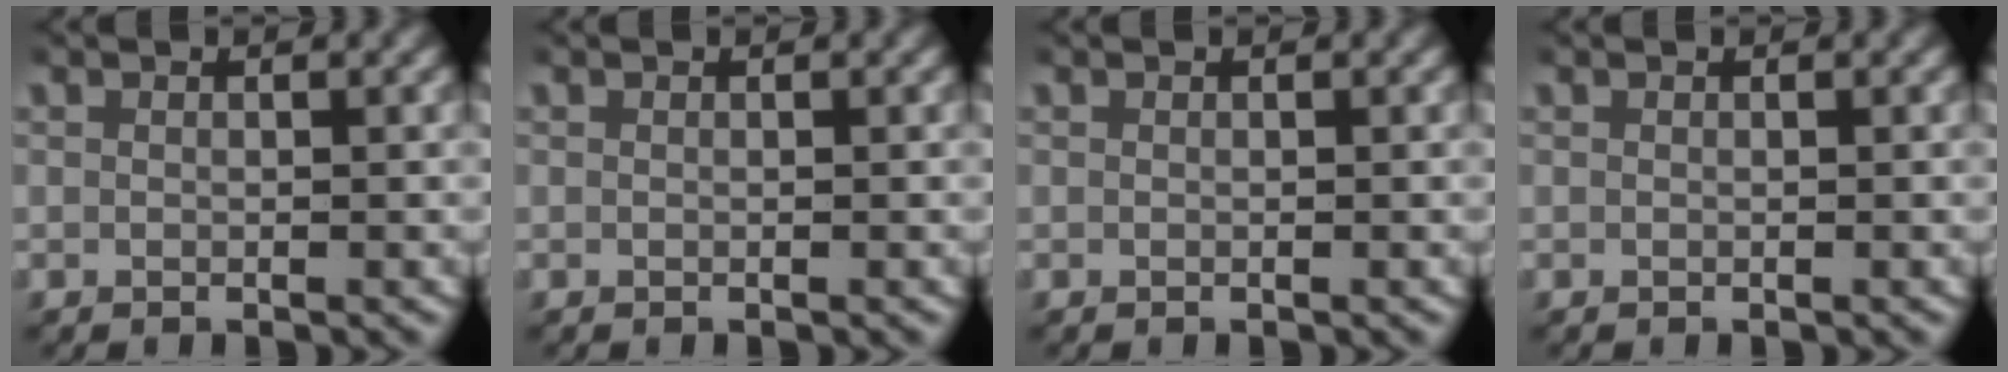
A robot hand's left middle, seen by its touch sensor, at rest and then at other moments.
{"total": 0.0}
{"total": 0.0}
{"total": 0.0}